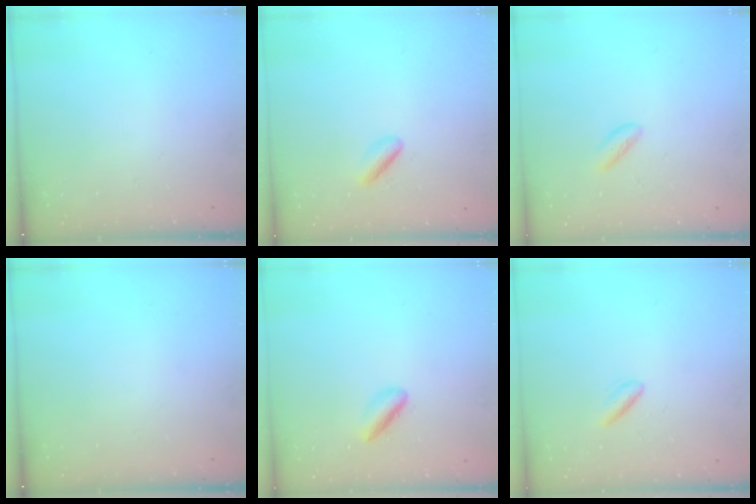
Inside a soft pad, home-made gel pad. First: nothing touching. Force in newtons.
{"total": 2.3, "press": 2.1, "slide": 1.0}
{"total": 1.4, "press": 1.4, "slide": 0.3}
{"total": 0.0}
{"total": 2.4, "press": 2.3, "slide": 0.4}
{"total": 2.3, "press": 2.0, "slide": 1.3}